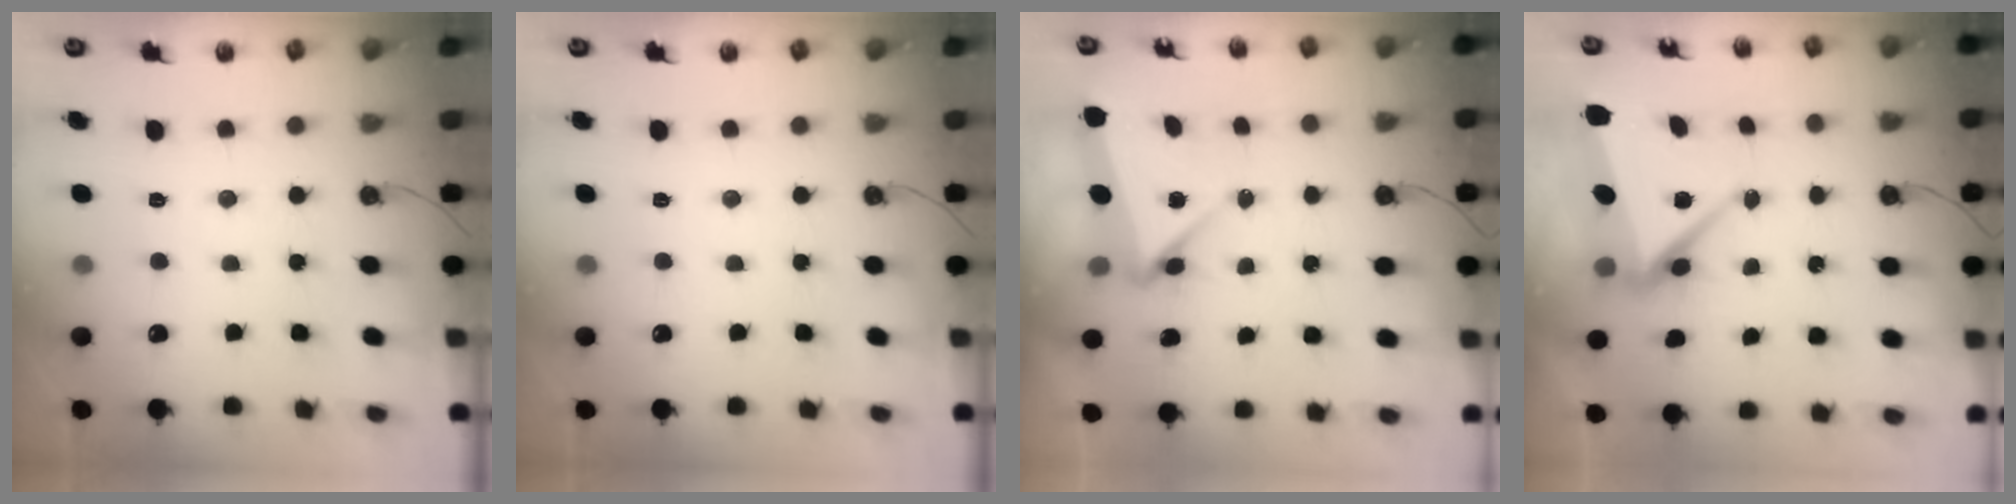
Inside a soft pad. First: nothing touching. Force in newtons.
{"total": 0.0}
{"total": 6.0, "press": 5.6, "slide": 2.3}
{"total": 12.6, "press": 9.1, "slide": 8.7}